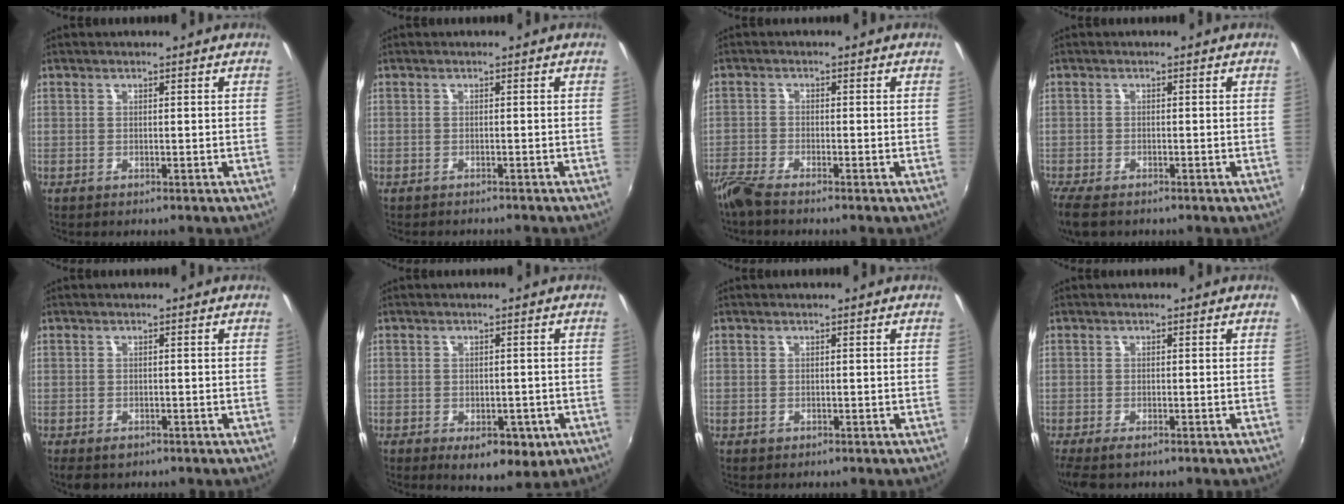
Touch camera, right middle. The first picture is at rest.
{"total": 2.1, "force": [-2.0, 0.4, 0.5], "torque": [-0.019, -0.013, -0.029]}
{"total": 4.5, "force": [-4.0, 0.4, 2.0], "torque": [-0.059, -0.016, -0.080]}
{"total": 5.4, "force": [-4.2, 1.9, 2.9], "torque": [-0.075, -0.027, -0.081]}
{"total": 2.7, "force": [-1.8, 1.5, 1.4], "torque": [-0.030, -0.011, -0.028]}
{"total": 8.1, "force": [-3.9, 4.3, 5.6], "torque": [-0.089, -0.022, -0.046]}
{"total": 0.6, "force": [-0.3, 0.4, 0.1], "torque": [-0.001, -0.004, -0.006]}
{"total": 4.6, "force": [-3.2, 1.3, 3.0], "torque": [-0.066, -0.023, -0.055]}